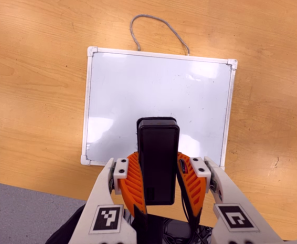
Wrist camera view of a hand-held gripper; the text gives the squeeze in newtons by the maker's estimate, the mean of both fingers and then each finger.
{"total": 7.6, "left": 6.2, "right": 8.9}